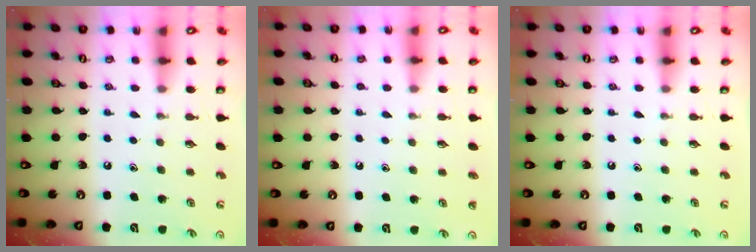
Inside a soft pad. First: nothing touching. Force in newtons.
{"total": 1.0, "press": 1.0, "slide": 0.1}
{"total": 0.0}